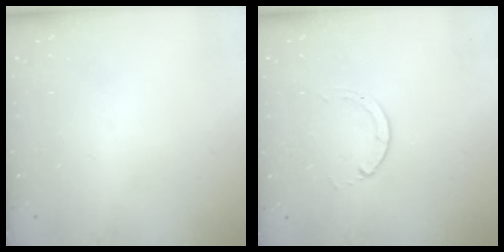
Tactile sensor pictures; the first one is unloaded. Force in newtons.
{"total": 1.3, "press": 1.3, "slide": 0.2}